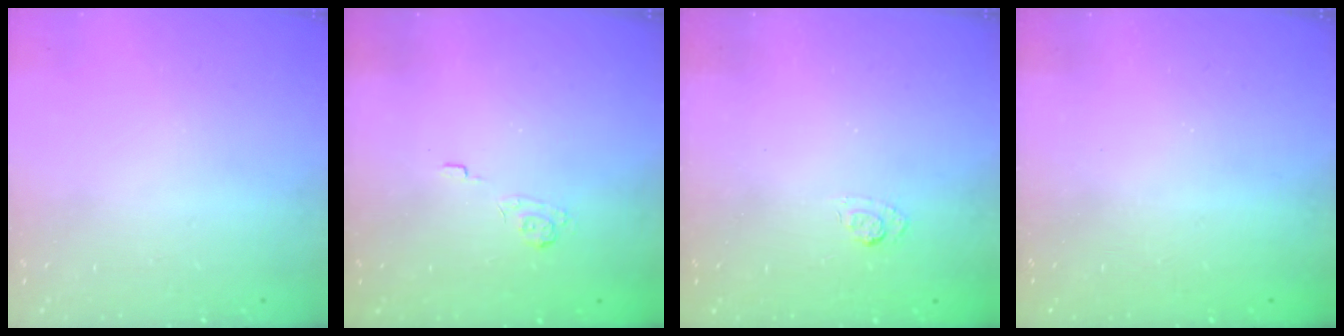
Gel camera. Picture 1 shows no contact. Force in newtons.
{"total": 2.2, "press": 1.7, "slide": 1.4}
{"total": 2.7, "press": 2.3, "slide": 1.5}
{"total": 2.5, "press": 2.4, "slide": 0.7}